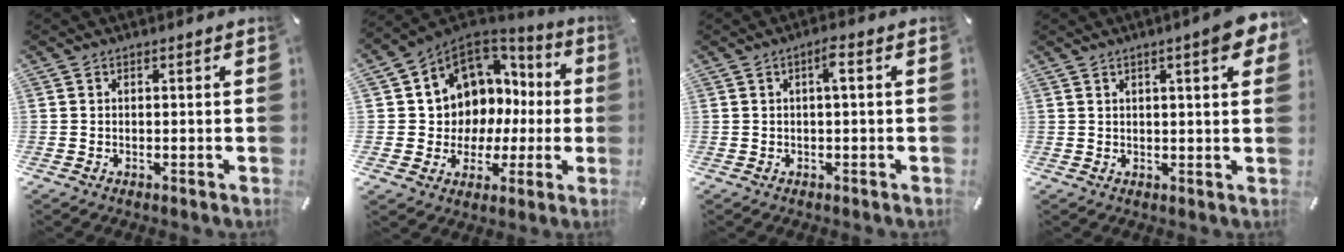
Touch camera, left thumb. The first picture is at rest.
{"total": 9.6, "force": [3.5, 8.7, 2.2], "torque": [-0.059, -0.048, 0.075]}
{"total": 2.9, "force": [0.2, 0.5, 2.9], "torque": [-0.058, 0.007, 0.000]}
{"total": 6.6, "force": [3.1, 1.3, 5.7], "torque": [-0.087, -0.006, 0.049]}